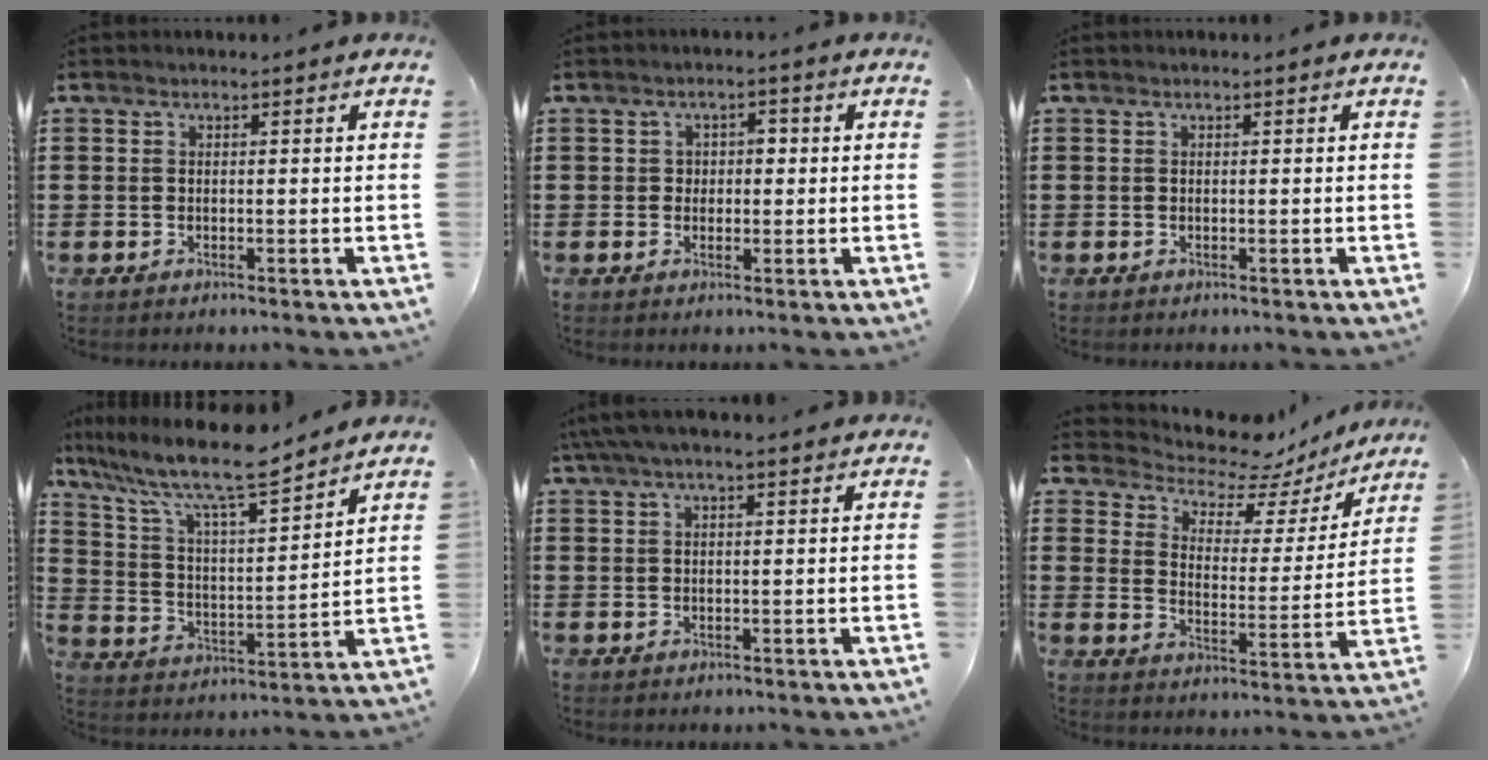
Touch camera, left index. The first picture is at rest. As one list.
[{"total": 2.0, "force": [0.1, 1.7, 1.2], "torque": [-0.022, 0.005, -0.005]}, {"total": 0.0}, {"total": 11.2, "force": [9.5, 1.1, 5.9], "torque": [-0.151, -0.056, 0.160]}, {"total": 3.6, "force": [2.5, 0.6, 2.5], "torque": [-0.054, 0.005, 0.046]}, {"total": 6.5, "force": [6.0, 2.0, 1.6], "torque": [-0.049, -0.051, 0.098]}]